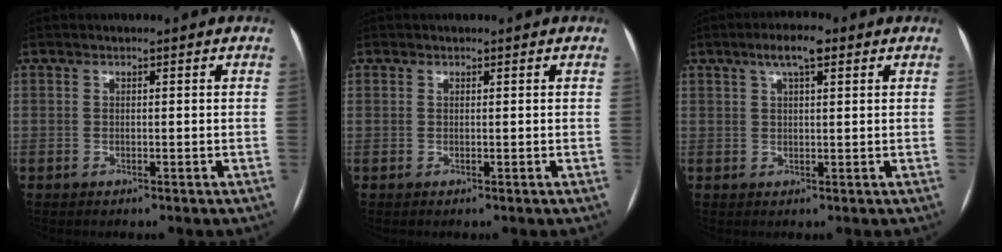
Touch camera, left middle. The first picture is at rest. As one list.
[{"total": 0.0}, {"total": 4.8, "force": [2.7, 1.1, 3.8], "torque": [-0.070, 0.014, 0.044]}]